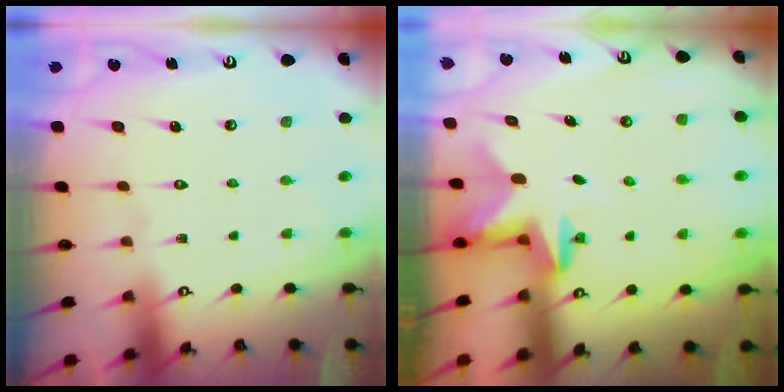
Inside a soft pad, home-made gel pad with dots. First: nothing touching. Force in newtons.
{"total": 2.8, "press": 2.8, "slide": 0.6}